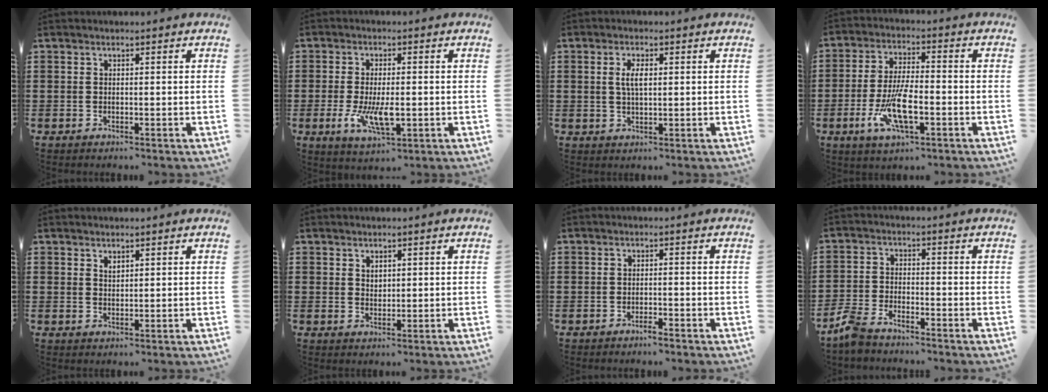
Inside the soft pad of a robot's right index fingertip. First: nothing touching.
{"total": 7.0, "force": [-1.4, 2.7, 6.3], "torque": [-0.130, -0.009, -0.024]}
{"total": 3.4, "force": [0.6, 1.3, 3.1], "torque": [-0.062, 0.007, 0.007]}
{"total": 9.3, "force": [-3.0, 2.9, 8.3], "torque": [-0.178, -0.016, -0.056]}
{"total": 1.1, "force": [0.9, 0.5, 0.4], "torque": [-0.009, 0.003, 0.017]}
{"total": 1.4, "force": [1.1, 0.8, 0.3], "torque": [-0.007, 0.002, 0.022]}
{"total": 1.4, "force": [-1.2, 0.0, 0.7], "torque": [-0.014, -0.002, -0.021]}
{"total": 4.0, "force": [-3.7, 0.7, 1.4], "torque": [-0.053, -0.006, -0.082]}